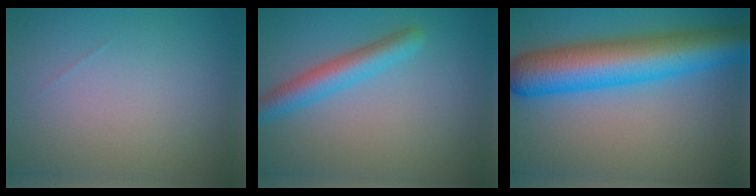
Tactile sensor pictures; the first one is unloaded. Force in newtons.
{"total": 3.4, "press": 3.4, "slide": 0.1}
{"total": 10.4, "press": 10.4, "slide": 0.2}